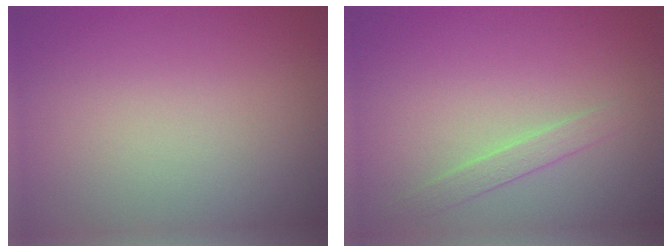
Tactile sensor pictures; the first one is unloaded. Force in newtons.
{"total": 1.3, "press": 1.3, "slide": 0.1}